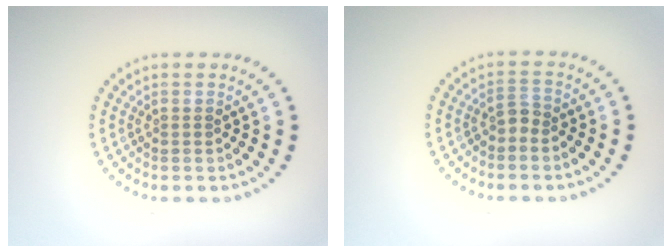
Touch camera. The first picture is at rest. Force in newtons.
{"total": 1.3, "press": 1.0, "slide": 0.9}